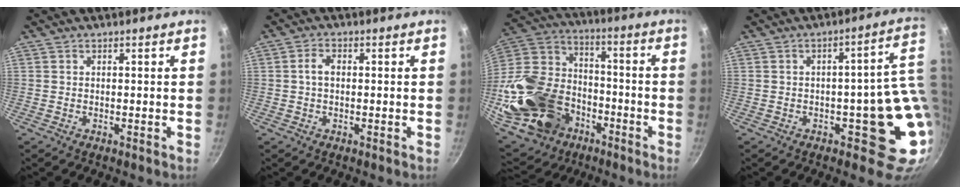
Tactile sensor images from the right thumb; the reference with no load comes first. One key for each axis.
{"total": 3.0, "fx": 0.2, "fy": 1.9, "fz": 2.3, "tx": -0.043, "ty": 0.009, "tz": -0.002}
{"total": 28.8, "fx": -10.1, "fy": 21.0, "fz": 16.9, "tx": -0.308, "ty": 0.060, "tz": -0.169}
{"total": 11.3, "fx": 0.7, "fy": 5.3, "fz": 9.9, "tx": -0.069, "ty": 0.003, "tz": 0.015}